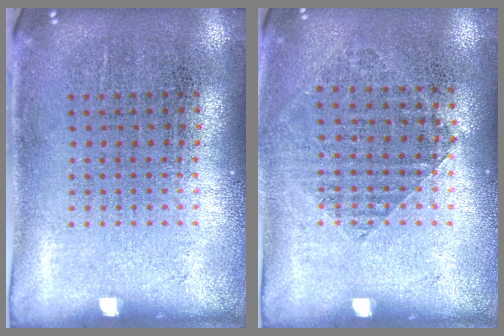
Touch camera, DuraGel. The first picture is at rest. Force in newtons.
{"total": 0.9, "press": 0.8, "slide": 0.3}